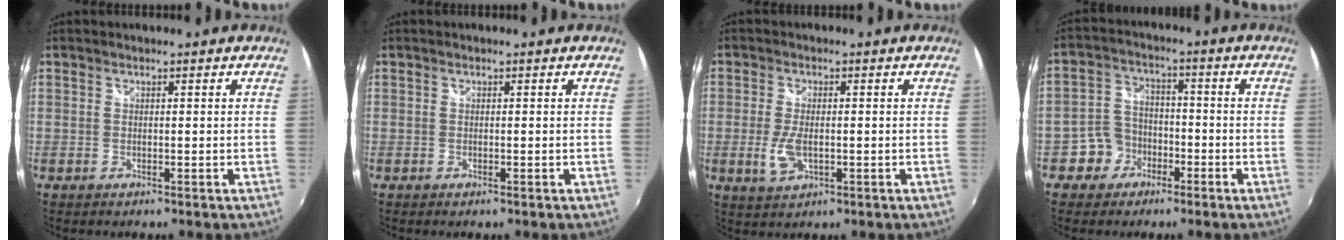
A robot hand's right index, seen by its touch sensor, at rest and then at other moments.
{"total": 0.0}
{"total": 5.0, "force": [-1.1, 2.5, 4.2], "torque": [-0.094, -0.008, -0.018]}
{"total": 6.7, "force": [-3.6, 5.6, 1.0], "torque": [-0.032, 0.028, -0.058]}